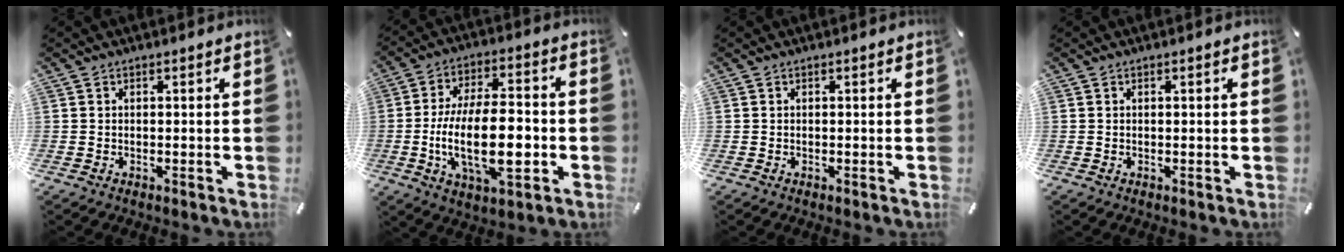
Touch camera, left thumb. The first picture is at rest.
{"total": 19.1, "force": [-3.7, 8.7, 16.6], "torque": [-0.307, -0.001, -0.063]}
{"total": 0.0}
{"total": 0.6, "force": [0.1, 0.0, 0.6], "torque": [-0.009, 0.000, 0.001]}